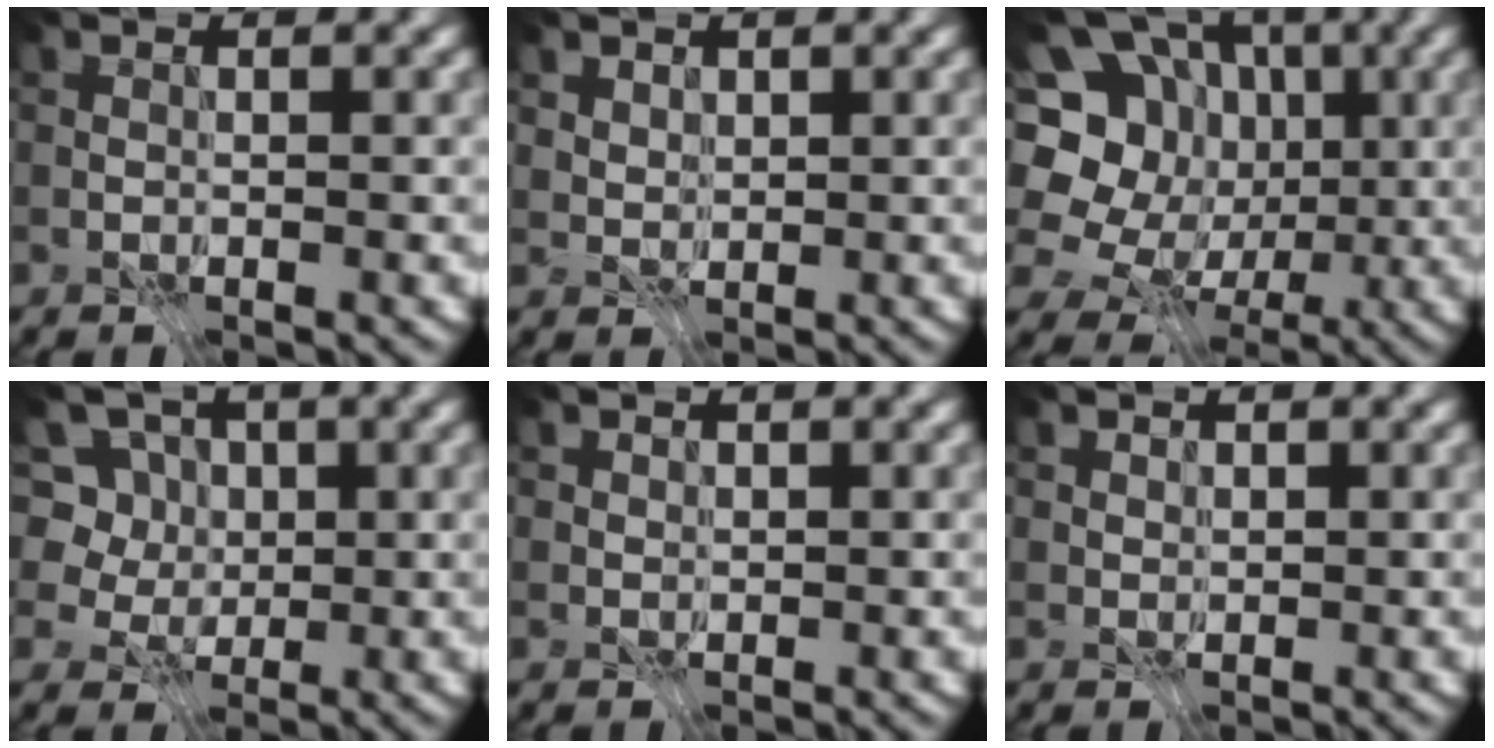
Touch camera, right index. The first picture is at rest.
{"total": 2.4, "force": [1.6, 1.5, 0.9], "torque": [-0.023, -0.007, 0.043]}
{"total": 15.1, "force": [1.6, 13.2, 7.2], "torque": [-0.176, 0.027, 0.018]}
{"total": 8.9, "force": [4.6, 6.7, 3.7], "torque": [-0.055, 0.006, 0.059]}
{"total": 0.8, "force": [0.6, 0.6, 0.2], "torque": [-0.004, -0.001, 0.011]}
{"total": 1.2, "force": [0.8, 0.8, 0.3], "torque": [-0.007, -0.002, 0.014]}